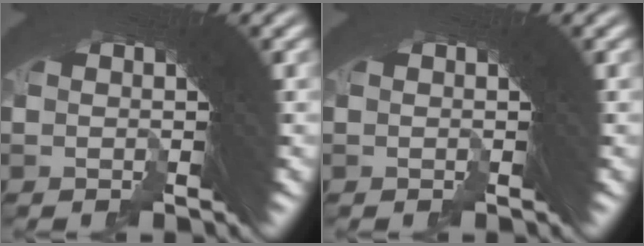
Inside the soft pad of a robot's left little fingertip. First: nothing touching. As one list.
[{"total": 0.0}]